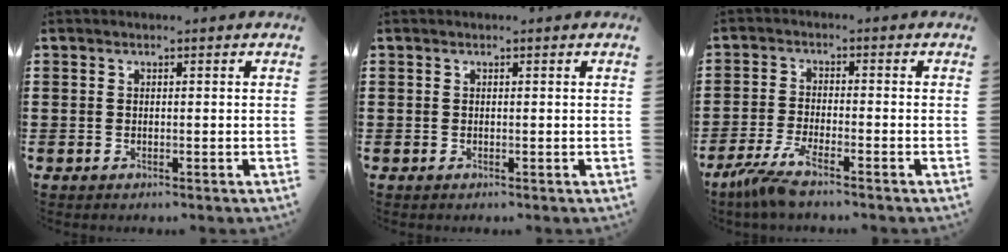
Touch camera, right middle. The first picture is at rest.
{"total": 0.0}
{"total": 4.9, "force": [-3.9, 0.2, 3.0], "torque": [-0.084, -0.019, -0.081]}